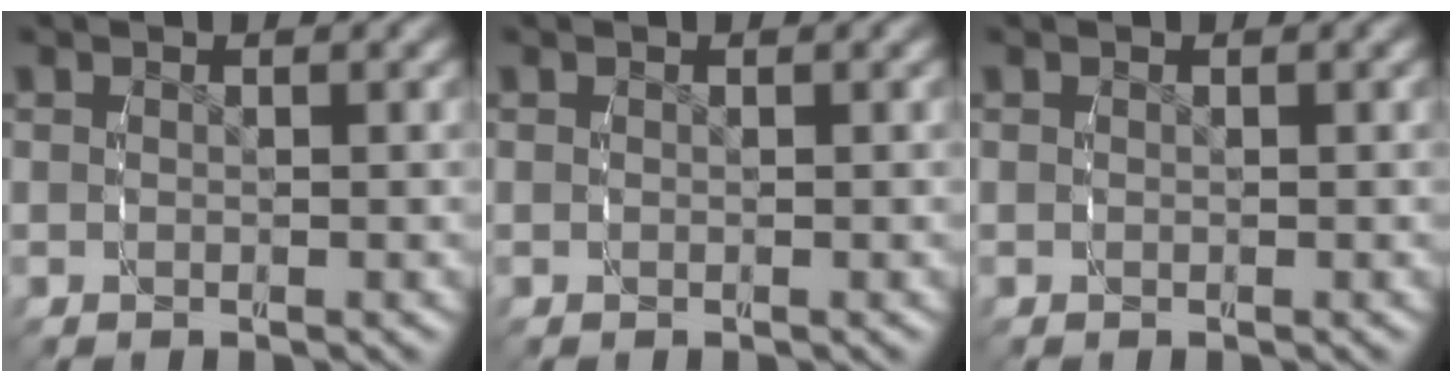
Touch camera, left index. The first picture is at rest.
{"total": 0.0}
{"total": 0.0}